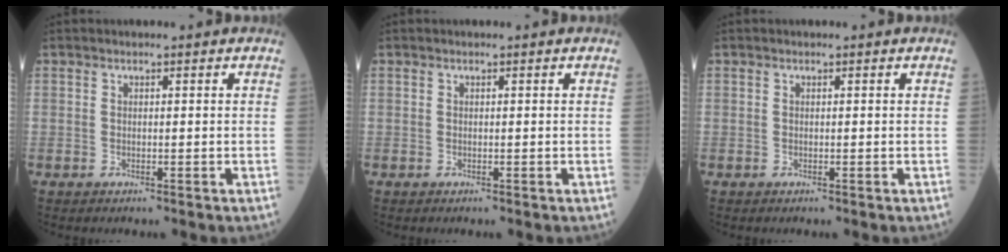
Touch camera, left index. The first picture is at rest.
{"total": 0.0}
{"total": 0.0}